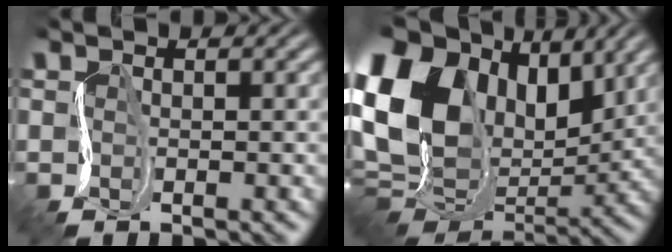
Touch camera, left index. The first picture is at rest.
{"total": 18.2, "force": [5.4, 12.0, 12.5], "torque": [-0.258, 0.035, 0.102]}